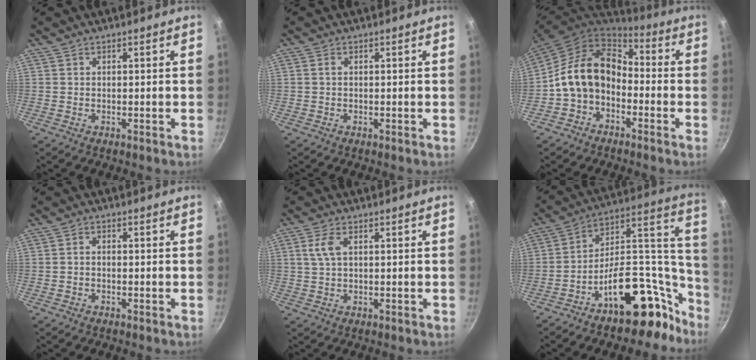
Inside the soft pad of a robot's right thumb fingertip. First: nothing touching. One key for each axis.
{"total": 0.6, "fx": 0.1, "fy": 0.4, "fz": 0.5, "tx": -0.011, "ty": 0.003, "tz": 0.001}
{"total": 13.7, "fx": -2.4, "fy": 10.2, "fz": 8.8, "tx": -0.135, "ty": 0.050, "tz": -0.059}
{"total": 1.2, "fx": -0.6, "fy": 0.7, "fz": 0.7, "tx": -0.013, "ty": 0.009, "tz": -0.014}
{"total": 3.2, "fx": 0.8, "fy": 1.2, "fz": 2.9, "tx": -0.066, "ty": 0.005, "tz": 0.018}
{"total": 24.1, "fx": -14.3, "fy": 12.5, "fz": 15.0, "tx": -0.133, "ty": 0.134, "tz": -0.217}